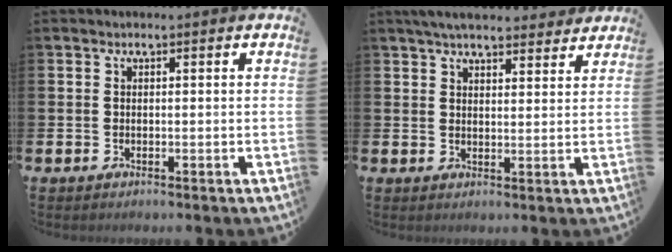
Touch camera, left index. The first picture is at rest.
{"total": 5.0, "force": [4.7, 1.0, 1.3], "torque": [-0.036, -0.014, 0.086]}